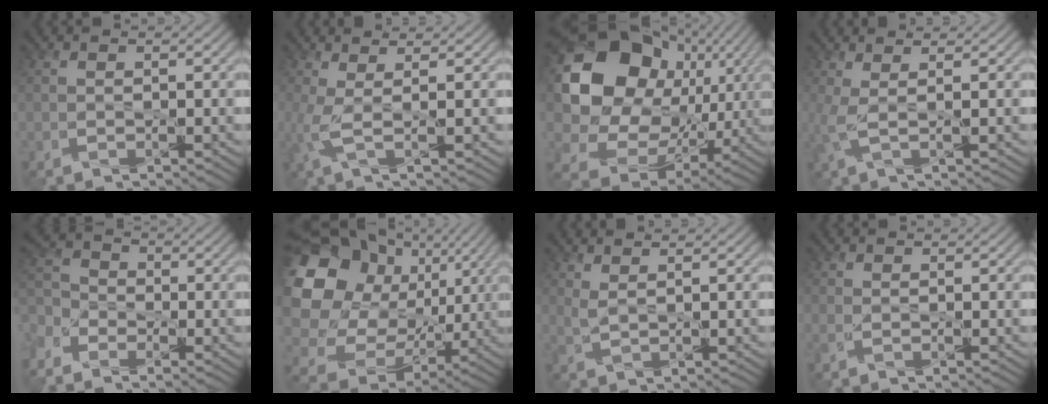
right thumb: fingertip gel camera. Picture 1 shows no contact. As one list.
[{"total": 3.4, "force": [0.5, 0.8, 3.3], "torque": [-0.077, 0.003, 0.004]}, {"total": 20.0, "force": [4.5, 16.2, 11.0], "torque": [-0.250, -0.003, 0.093]}, {"total": 3.3, "force": [0.9, 0.8, 3.0], "torque": [-0.070, 0.006, 0.011]}, {"total": 5.7, "force": [-3.3, 3.6, 3.0], "torque": [-0.093, -0.013, -0.070]}, {"total": 19.6, "force": [4.6, 16.1, 10.2], "torque": [-0.274, 0.004, 0.099]}, {"total": 1.7, "force": [1.3, 0.4, 1.1], "torque": [-0.033, -0.002, 0.030]}, {"total": 0.6, "force": [0.1, 0.2, 0.5], "torque": [-0.014, 0.000, 0.001]}]